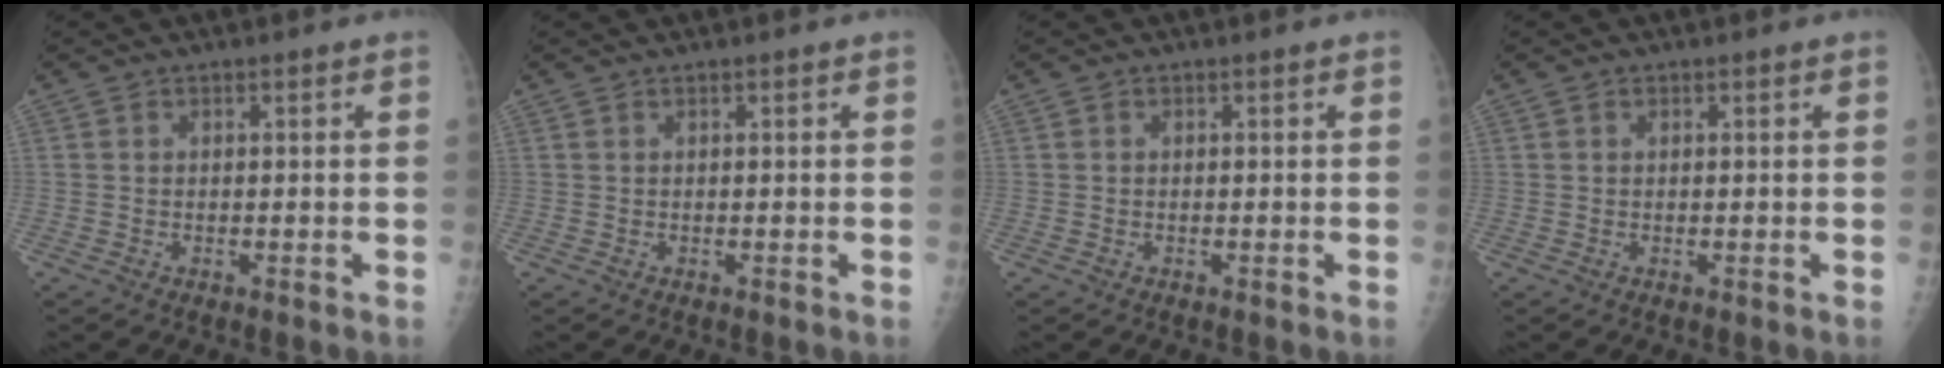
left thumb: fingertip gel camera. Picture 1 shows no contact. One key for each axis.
{"total": 0.0}
{"total": 0.0}
{"total": 0.5, "fx": 0.2, "fy": 0.4, "fz": 0.2, "tx": -0.003, "ty": 0.000, "tz": 0.004}